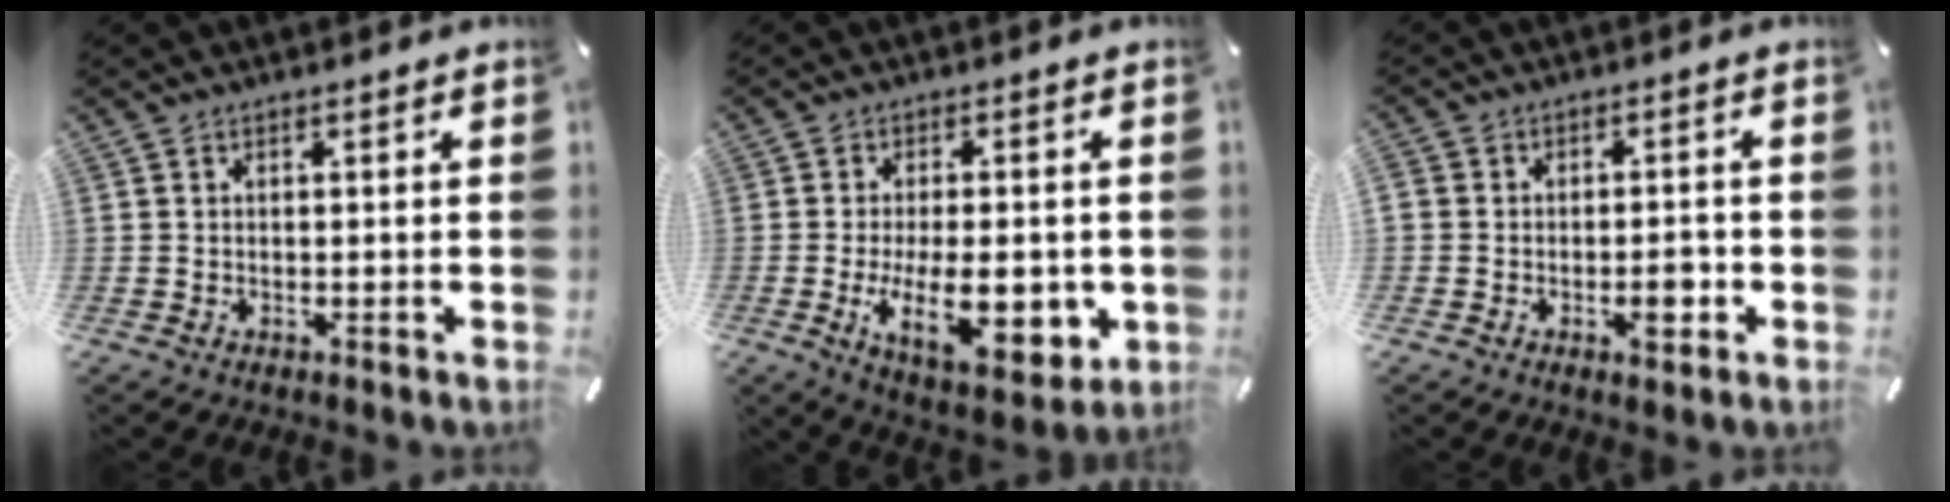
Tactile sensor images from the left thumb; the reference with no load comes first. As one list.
[{"total": 16.2, "force": [-2.7, 7.3, 14.3], "torque": [-0.235, -0.019, -0.034]}, {"total": 4.8, "force": [-1.8, 3.0, 3.3], "torque": [-0.050, 0.010, -0.029]}]